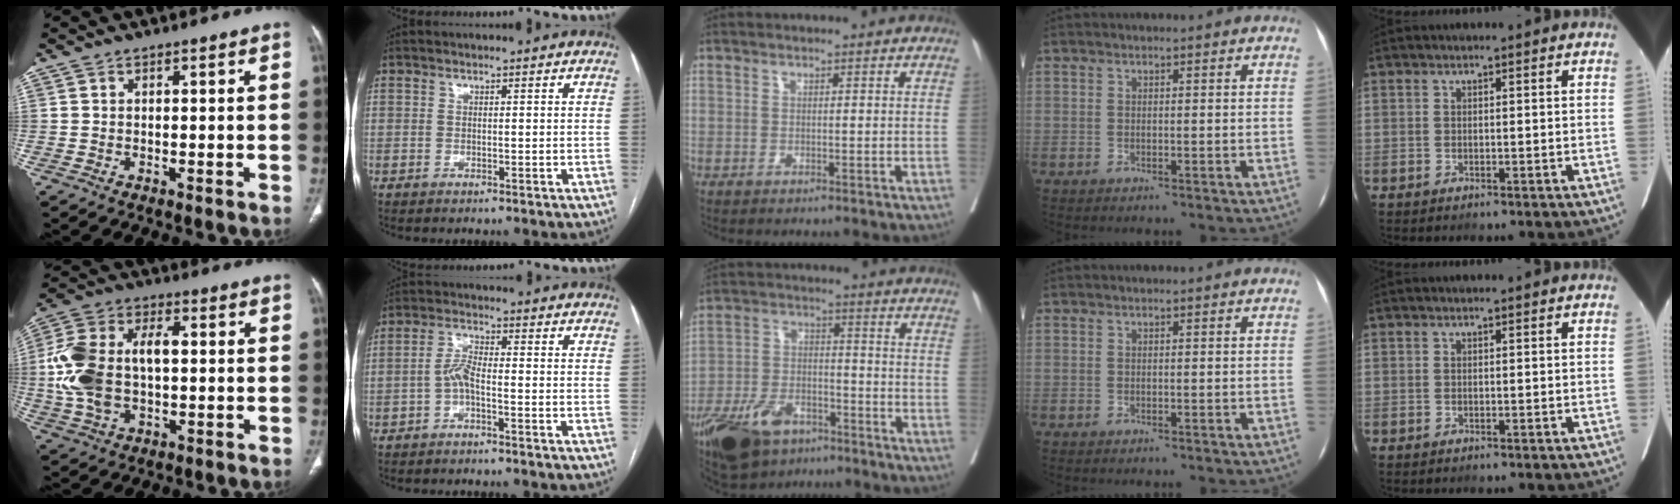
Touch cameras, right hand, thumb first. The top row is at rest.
{"thumb": {"total": 15.7, "force": [0.3, 9.2, 12.7], "torque": [-0.269, 0.024, 0.006]}, "index": {"total": 3.2, "force": [-1.4, 0.6, 2.8], "torque": [-0.058, 0.007, -0.031]}, "middle": {"total": 12.8, "force": [-8.7, 6.1, 7.0], "torque": [-0.137, -0.010, -0.156]}}